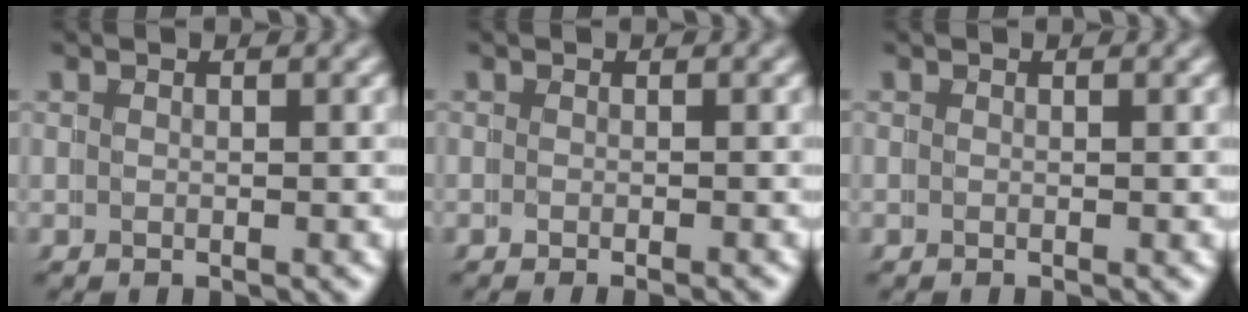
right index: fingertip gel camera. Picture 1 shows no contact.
{"total": 1.0, "force": [-0.8, 0.1, 0.6], "torque": [0.005, 0.005, -0.014]}
{"total": 0.0}